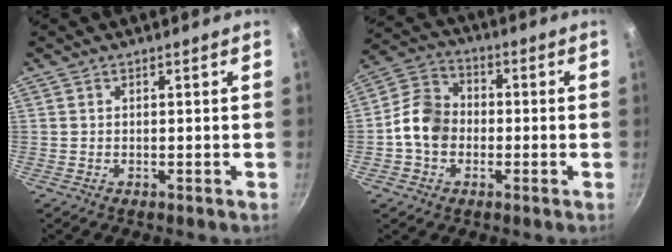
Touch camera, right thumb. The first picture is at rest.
{"total": 9.6, "force": [-1.5, 7.6, 5.6], "torque": [-0.078, 0.027, -0.048]}